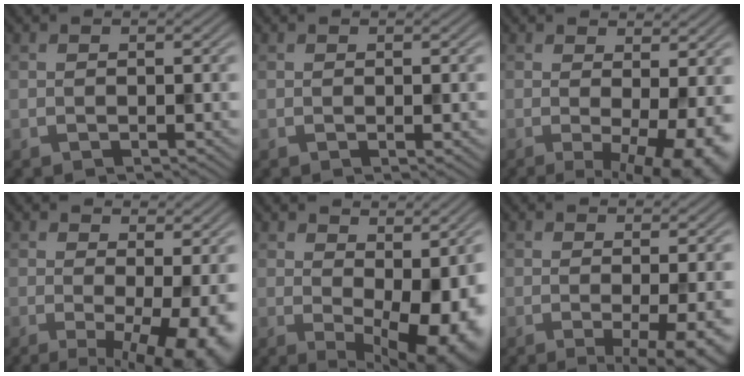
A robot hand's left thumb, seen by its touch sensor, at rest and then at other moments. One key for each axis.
{"total": 0.6, "fx": 0.0, "fy": 0.1, "fz": 0.6, "tx": -0.007, "ty": -0.002, "tz": 0.000}
{"total": 8.3, "fx": -0.8, "fy": 2.3, "fz": 7.9, "tx": -0.105, "ty": -0.008, "tz": -0.007}
{"total": 9.4, "fx": -1.2, "fy": 2.6, "fz": 8.9, "tx": -0.118, "ty": -0.006, "tz": -0.011}
{"total": 12.8, "fx": -0.4, "fy": 5.8, "fz": 11.4, "tx": -0.140, "ty": -0.013, "tz": 0.022}
{"total": 6.0, "fx": -1.6, "fy": 1.2, "fz": 5.6, "tx": -0.081, "ty": -0.007, "tz": -0.021}